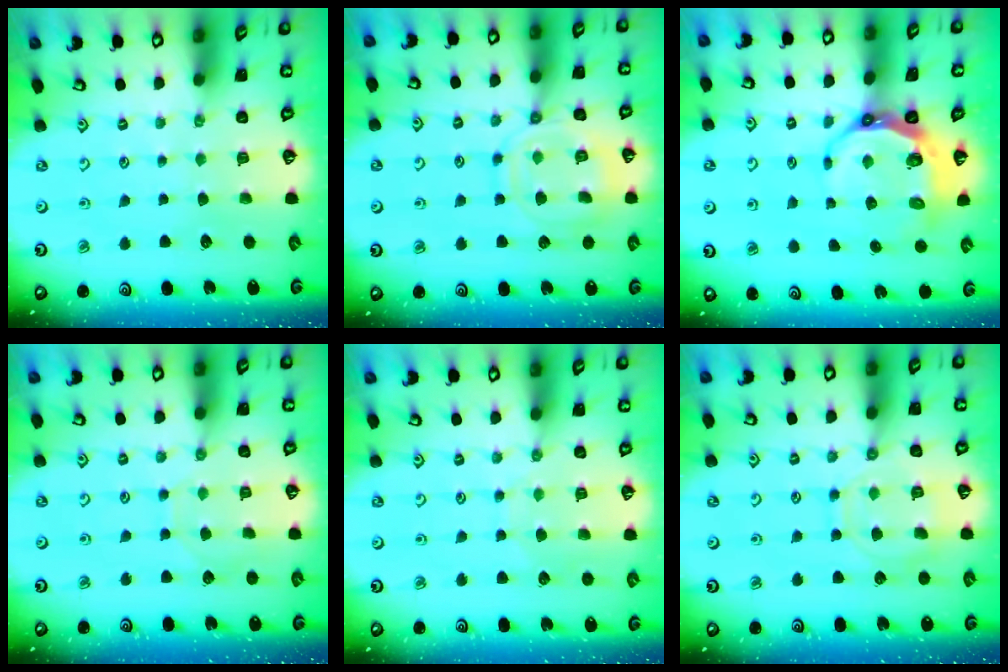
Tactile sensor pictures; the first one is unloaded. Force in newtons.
{"total": 13.9, "press": 13.8, "slide": 1.1}
{"total": 8.6, "press": 7.8, "slide": 3.5}
{"total": 5.0, "press": 4.9, "slide": 0.4}
{"total": 5.7, "press": 5.7, "slide": 0.6}
{"total": 11.7, "press": 11.6, "slide": 1.2}